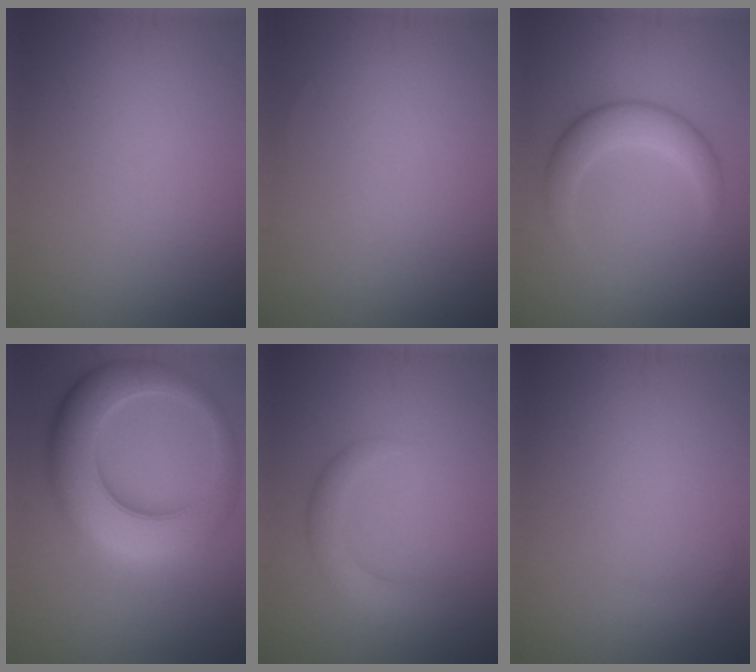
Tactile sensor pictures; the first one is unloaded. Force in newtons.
{"total": 0.0}
{"total": 3.5, "press": 3.5, "slide": 0.2}
{"total": 9.2, "press": 9.2, "slide": 0.3}
{"total": 2.4, "press": 2.4, "slide": 0.1}
{"total": 0.5, "press": 0.5, "slide": 0.0}